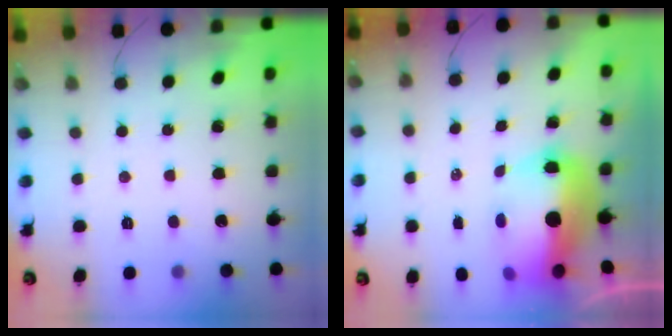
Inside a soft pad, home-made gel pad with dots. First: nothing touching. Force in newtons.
{"total": 13.6, "press": 13.3, "slide": 2.8}